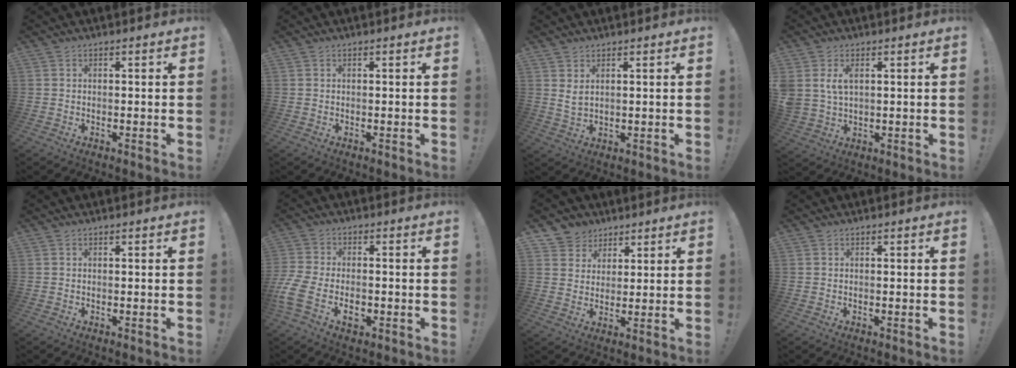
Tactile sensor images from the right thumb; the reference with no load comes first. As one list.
[{"total": 0.0}, {"total": 3.3, "force": [1.8, 1.4, 2.3], "torque": [-0.037, -0.009, 0.032]}, {"total": 5.5, "force": [2.2, 3.7, 3.4], "torque": [-0.084, -0.005, 0.040]}, {"total": 0.0}, {"total": 8.7, "force": [-3.2, 5.4, 6.1], "torque": [-0.136, -0.001, -0.060]}, {"total": 6.5, "force": [3.3, 5.6, 0.3], "torque": [-0.009, -0.024, 0.069]}, {"total": 0.0}]